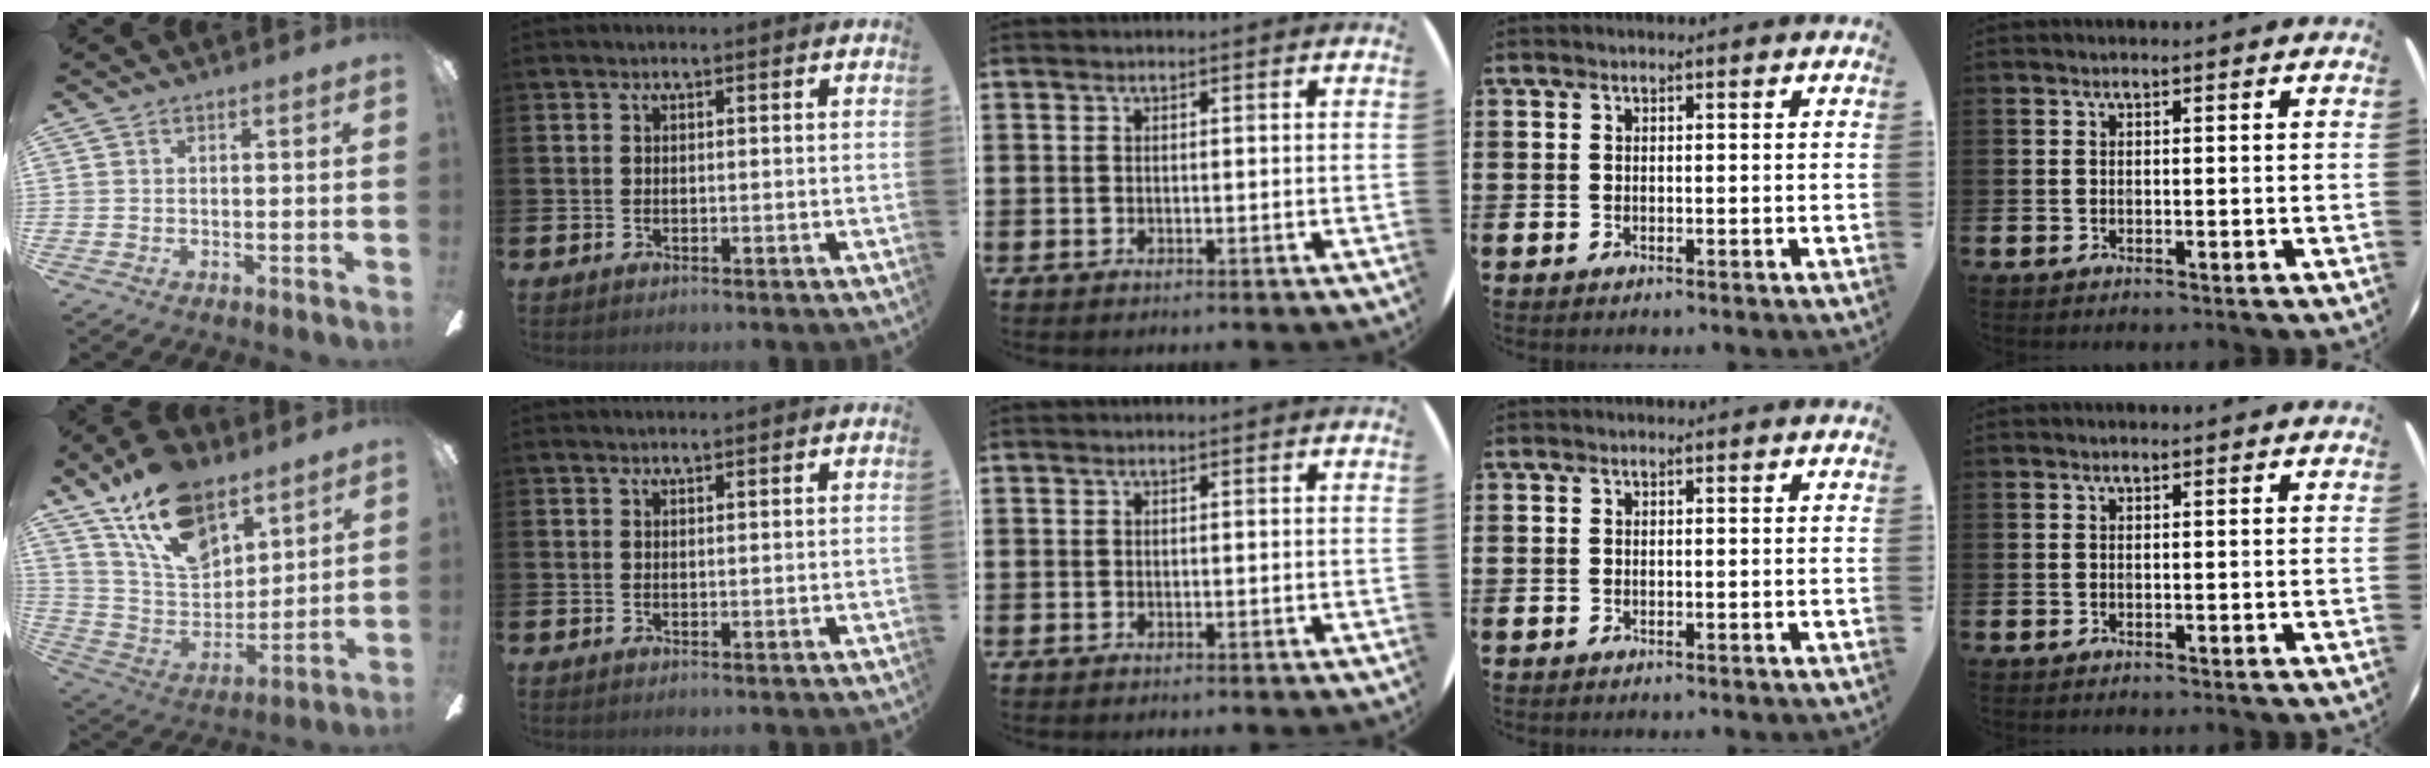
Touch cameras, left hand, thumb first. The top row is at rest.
{"thumb": {"total": 18.1, "force": [12.3, 9.7, 9.1], "torque": [-0.173, -0.058, 0.229]}, "index": {"total": 0.8, "force": [0.8, 0.0, 0.0], "torque": [0.008, -0.003, 0.013]}}